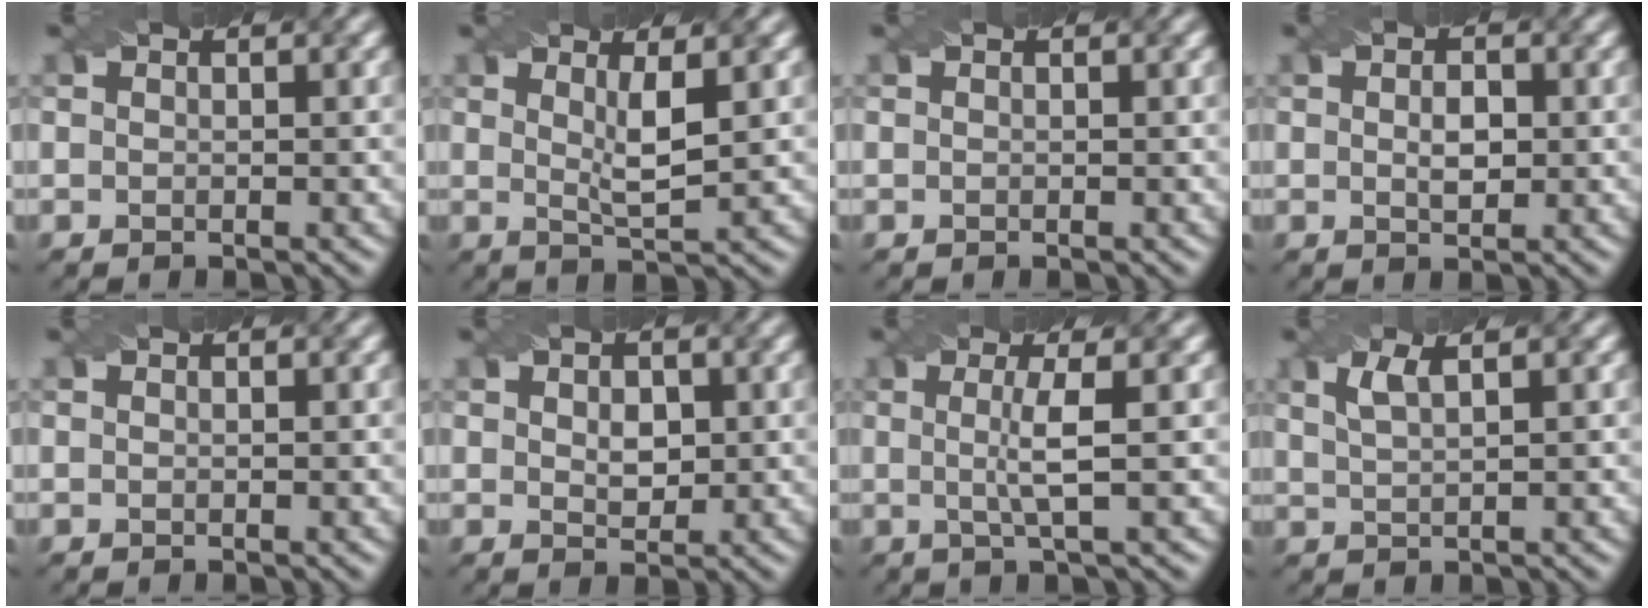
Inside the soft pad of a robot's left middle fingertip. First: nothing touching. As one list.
[{"total": 3.0, "force": [0.8, 0.6, 2.9], "torque": [-0.047, -0.008, 0.014]}, {"total": 0.0}, {"total": 2.1, "force": [0.1, 1.2, 1.8], "torque": [-0.029, -0.002, 0.002]}, {"total": 0.0}, {"total": 2.1, "force": [0.4, 1.4, 1.5], "torque": [-0.025, -0.002, 0.009]}, {"total": 3.2, "force": [0.1, 0.5, 3.2], "torque": [-0.060, -0.002, -0.003]}, {"total": 2.3, "force": [1.2, 0.7, 1.9], "torque": [-0.035, 0.002, 0.024]}]